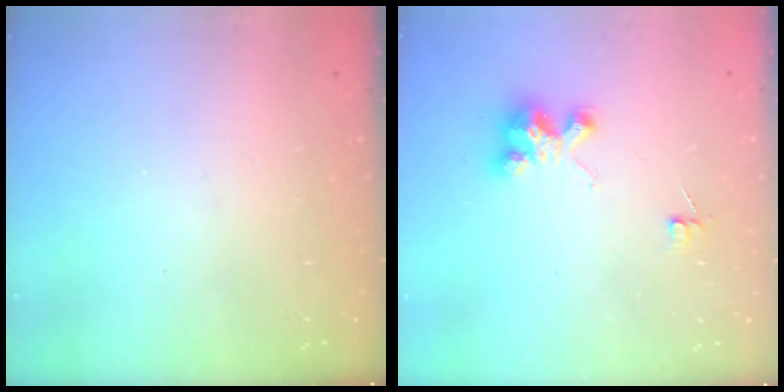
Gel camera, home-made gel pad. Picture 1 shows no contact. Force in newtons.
{"total": 4.1, "press": 4.1, "slide": 0.2}